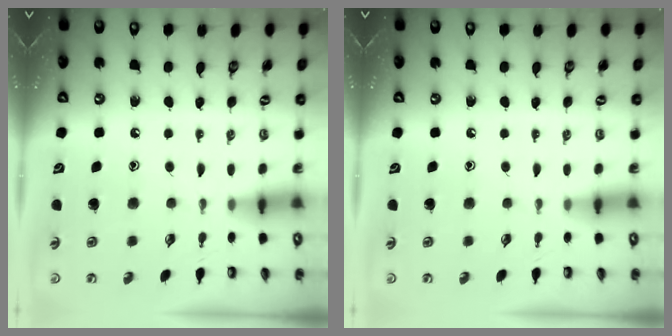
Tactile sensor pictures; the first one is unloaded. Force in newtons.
{"total": 0.0}